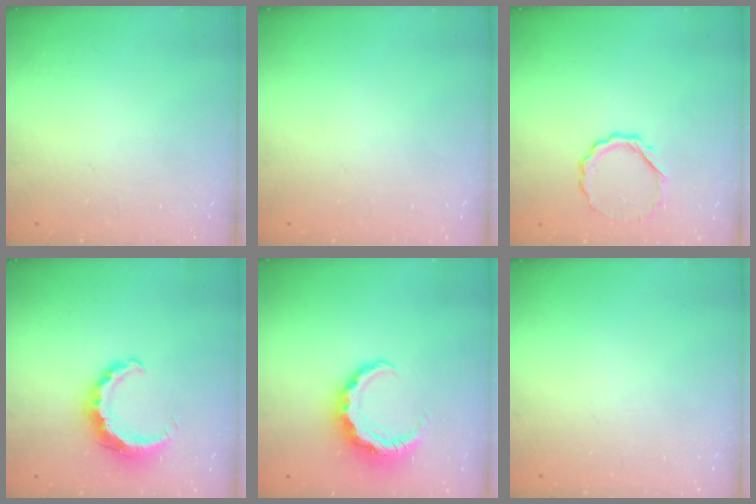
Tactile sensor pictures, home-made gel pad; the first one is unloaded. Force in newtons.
{"total": 0.0}
{"total": 5.4, "press": 5.2, "slide": 1.4}
{"total": 8.4, "press": 8.3, "slide": 1.0}
{"total": 7.8, "press": 7.8, "slide": 0.6}
{"total": 0.0}